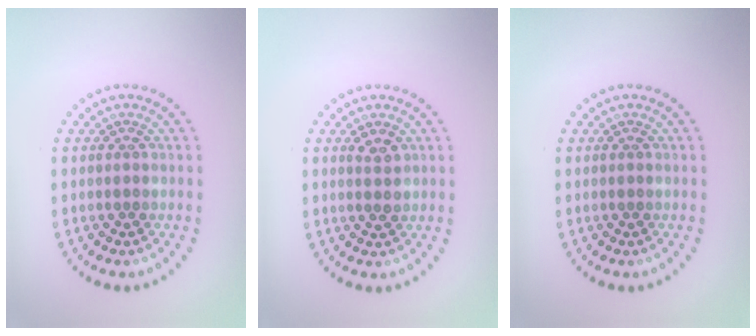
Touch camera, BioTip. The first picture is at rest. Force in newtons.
{"total": 1.4, "press": 1.4, "slide": 0.2}
{"total": 0.0}